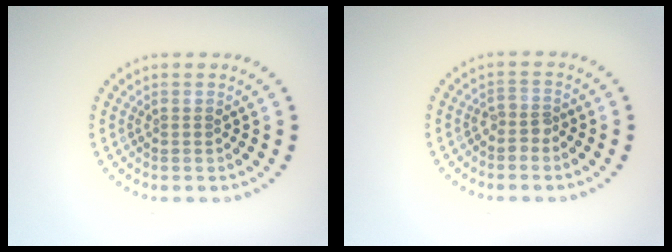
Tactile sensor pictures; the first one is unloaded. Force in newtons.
{"total": 1.4, "press": 1.0, "slide": 1.0}